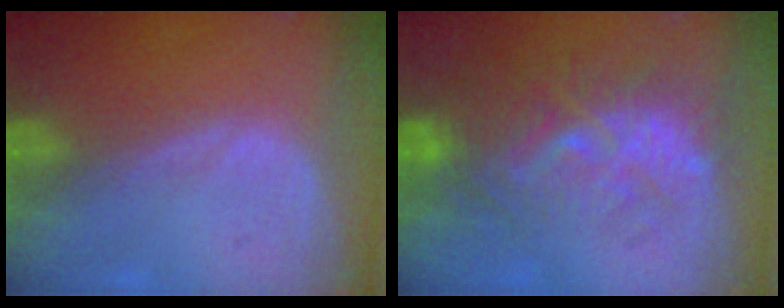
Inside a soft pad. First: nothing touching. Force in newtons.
{"total": 9.1, "press": 8.7, "slide": 2.7}